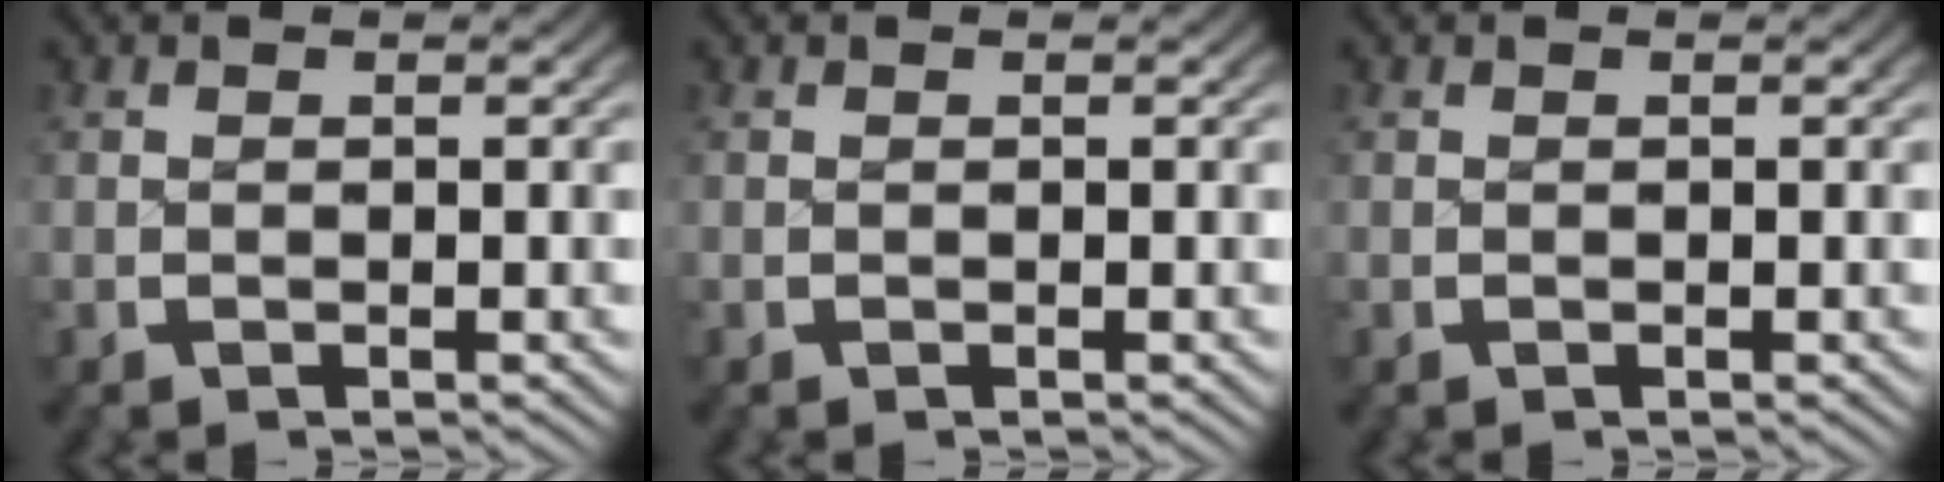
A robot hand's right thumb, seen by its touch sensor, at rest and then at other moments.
{"total": 0.0}
{"total": 0.0}